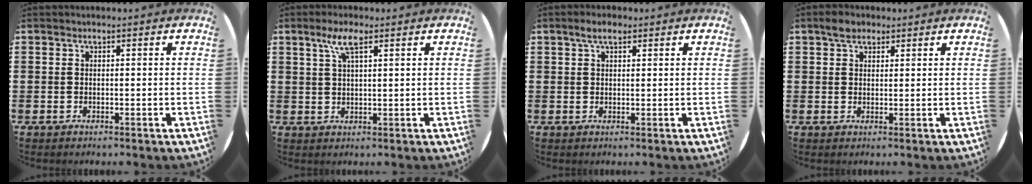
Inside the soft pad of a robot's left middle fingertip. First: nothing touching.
{"total": 4.2, "force": [2.5, 1.0, 3.3], "torque": [-0.071, 0.008, 0.041]}
{"total": 2.6, "force": [1.8, 1.0, 1.6], "torque": [-0.018, 0.001, 0.029]}
{"total": 2.5, "force": [2.0, 1.3, 0.9], "torque": [-0.004, 0.001, 0.034]}